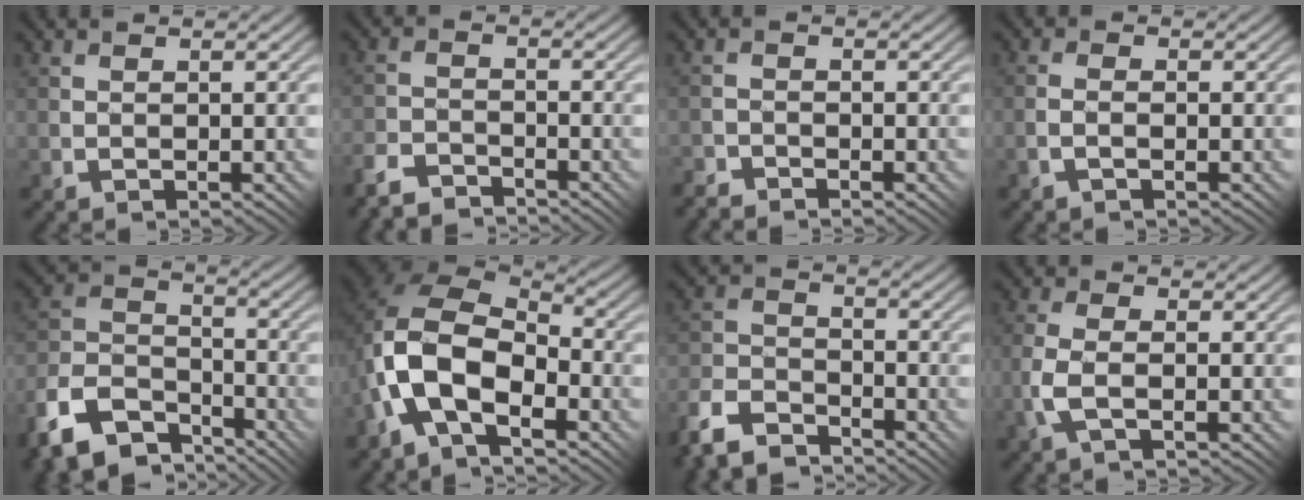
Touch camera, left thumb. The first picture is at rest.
{"total": 4.8, "force": [-4.5, 1.1, 1.0], "torque": [-0.021, 0.000, -0.099]}
{"total": 2.5, "force": [-2.5, 0.5, 0.0], "torque": [0.001, 0.005, -0.051]}
{"total": 1.7, "force": [-0.8, 0.8, 1.2], "torque": [-0.019, 0.006, -0.017]}
{"total": 11.6, "force": [-8.3, 6.1, 5.5], "torque": [-0.137, -0.017, -0.165]}
{"total": 13.0, "force": [-4.2, 7.8, 9.5], "torque": [-0.206, -0.019, -0.081]}
{"total": 8.8, "force": [-7.3, 3.6, 3.2], "torque": [-0.081, -0.008, -0.151]}
{"total": 4.5, "force": [-1.2, 2.1, 3.8], "torque": [-0.102, 0.000, -0.027]}